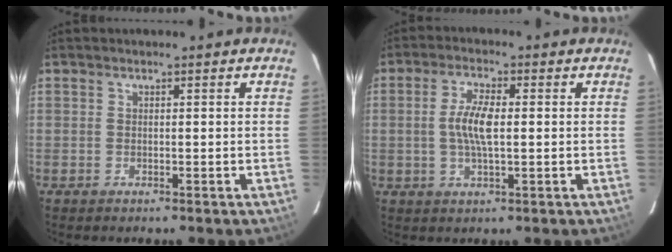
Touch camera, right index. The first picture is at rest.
{"total": 6.1, "force": [0.1, 1.9, 5.8], "torque": [-0.114, 0.005, 0.002]}